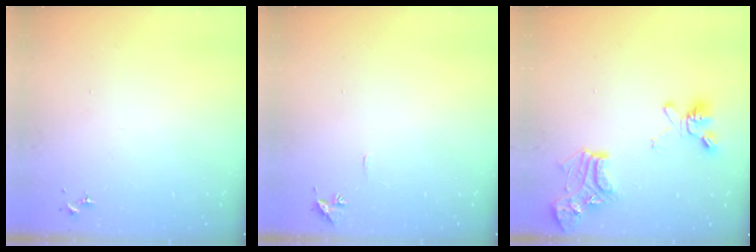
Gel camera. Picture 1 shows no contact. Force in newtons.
{"total": 4.8, "press": 4.8, "slide": 0.5}
{"total": 17.1, "press": 17.0, "slide": 1.6}